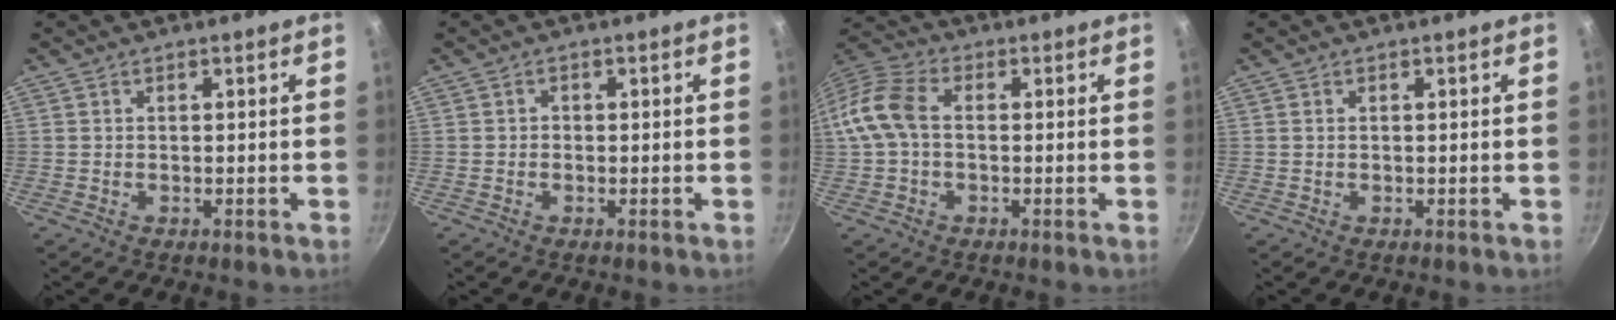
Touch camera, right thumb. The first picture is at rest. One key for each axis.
{"total": 0.6, "fx": -0.3, "fy": 0.6, "fz": 0.1, "tx": 0.000, "ty": 0.002, "tz": -0.007}
{"total": 9.5, "fx": 0.1, "fy": 6.3, "fz": 7.1, "tx": -0.145, "ty": 0.028, "tz": -0.014}
{"total": 0.0}